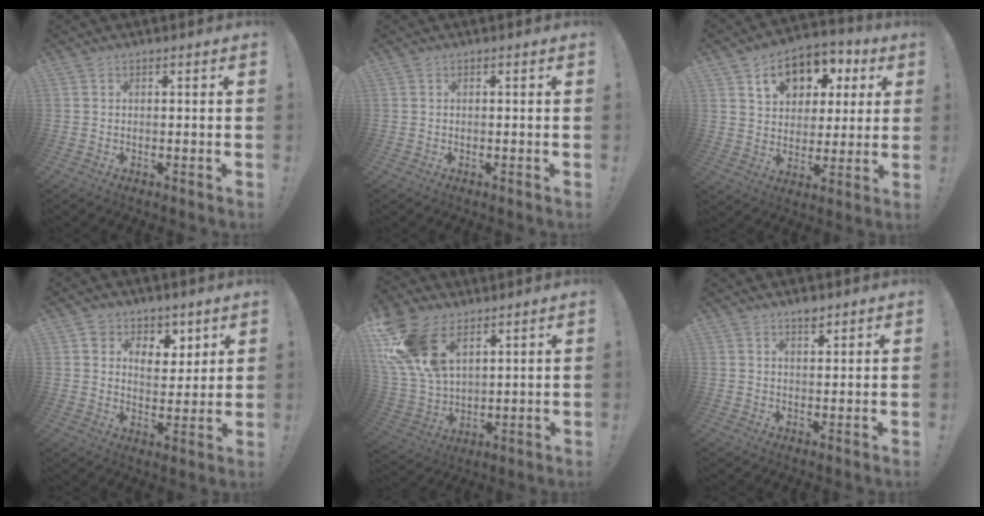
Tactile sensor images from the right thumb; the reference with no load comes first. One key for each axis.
{"total": 0.0}
{"total": 13.6, "fx": 6.1, "fy": 10.0, "fz": 6.8, "tx": -0.093, "ty": -0.026, "tz": 0.114}
{"total": 7.9, "fx": 4.8, "fy": 6.0, "fz": 1.7, "tx": -0.027, "ty": -0.034, "tz": 0.094}
{"total": 18.8, "fx": 9.3, "fy": 11.2, "fz": 11.8, "tx": -0.240, "ty": -0.045, "tz": 0.177}
{"total": 2.8, "fx": 2.2, "fy": 0.9, "fz": 1.4, "tx": -0.014, "ty": -0.015, "tz": 0.036}